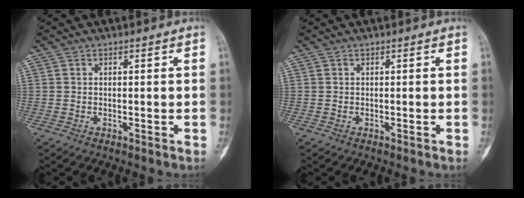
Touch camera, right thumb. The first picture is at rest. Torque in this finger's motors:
{"motor_torque": [0.00, 0.00, 0.05, -0.01, 0.02]}